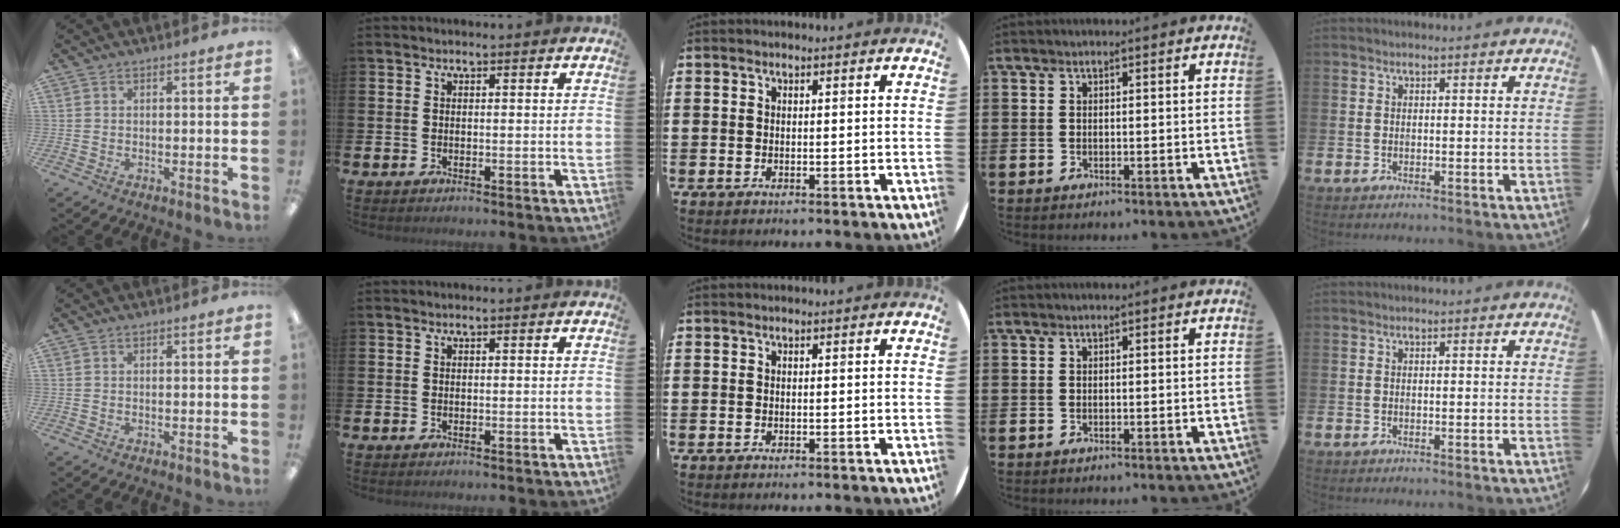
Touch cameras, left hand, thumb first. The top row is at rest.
{}